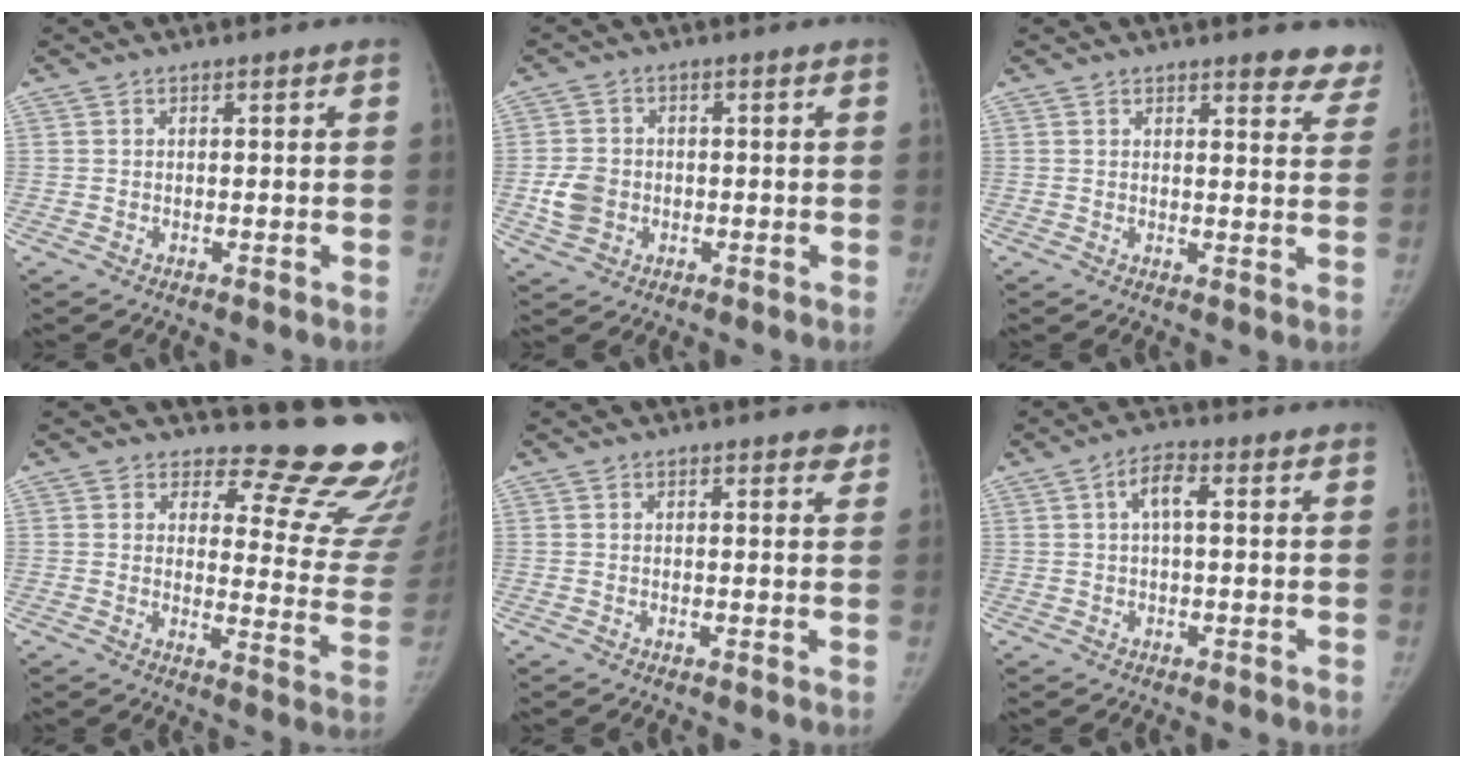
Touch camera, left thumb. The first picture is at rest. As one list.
[{"total": 5.6, "force": [-1.1, 4.7, 2.9], "torque": [-0.043, 0.008, -0.017]}, {"total": 7.7, "force": [6.7, 2.4, 2.9], "torque": [0.005, -0.036, 0.055]}, {"total": 17.5, "force": [16.0, 5.2, 4.9], "torque": [-0.003, -0.172, 0.168]}, {"total": 2.0, "force": [1.6, 0.8, 1.0], "torque": [0.004, -0.005, 0.014]}, {"total": 4.2, "force": [1.0, 1.6, 3.7], "torque": [-0.074, 0.014, 0.013]}]